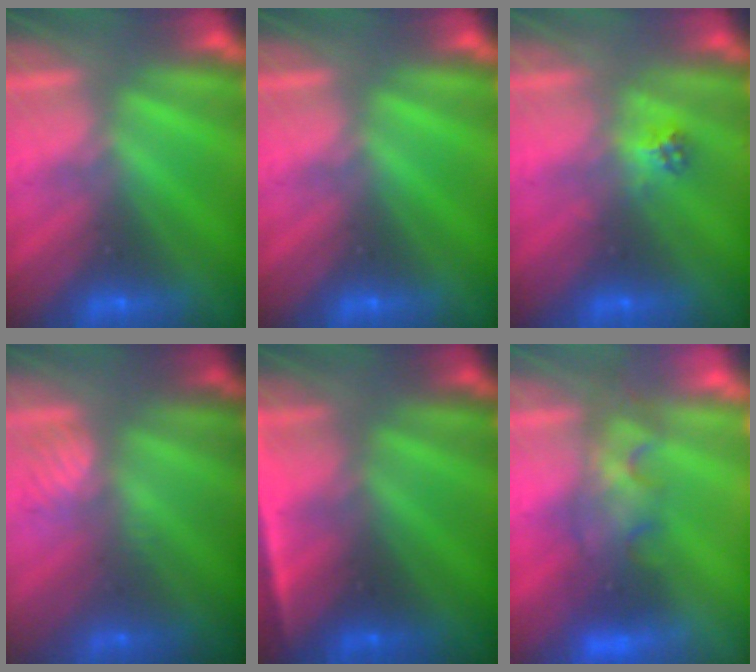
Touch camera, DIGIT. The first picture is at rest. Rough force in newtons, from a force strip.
{"total": 0.0}
{"total": 2.1}
{"total": 2.6}
{"total": 4.6}
{"total": 3.8}